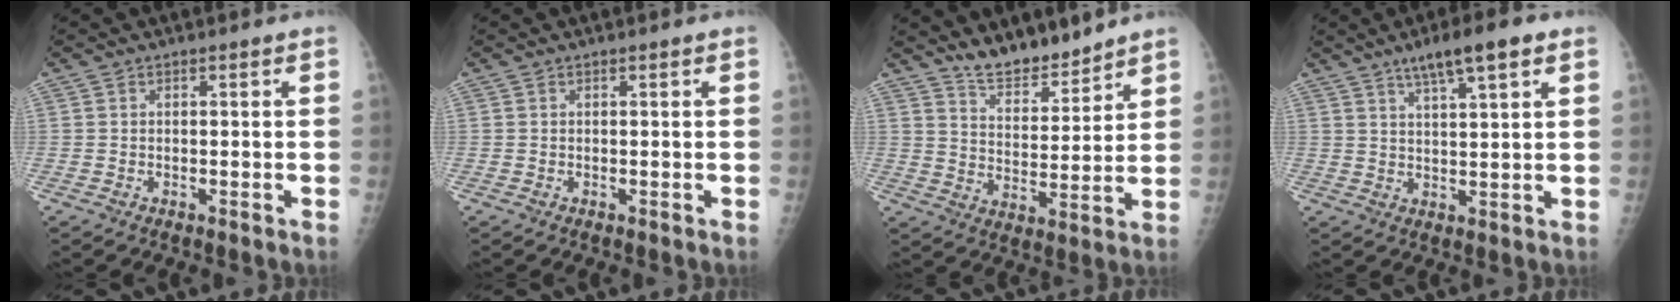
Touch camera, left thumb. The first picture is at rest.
{"total": 0.0}
{"total": 8.6, "force": [7.9, 2.4, 2.5], "torque": [-0.019, -0.059, 0.145]}
{"total": 8.2, "force": [5.0, 1.5, 6.3], "torque": [-0.098, -0.009, 0.083]}